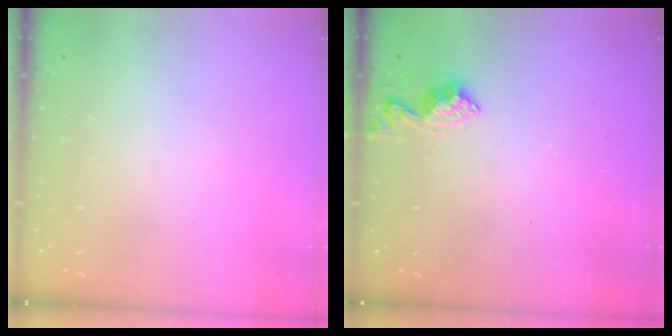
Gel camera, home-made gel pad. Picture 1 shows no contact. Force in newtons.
{"total": 9.1, "press": 9.1, "slide": 0.4}